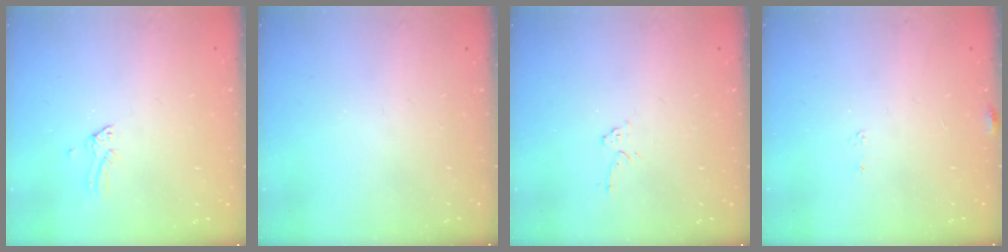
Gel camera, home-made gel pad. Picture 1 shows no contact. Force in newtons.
{"total": 0.0}
{"total": 5.1, "press": 5.1, "slide": 0.4}
{"total": 5.4, "press": 5.4, "slide": 0.2}